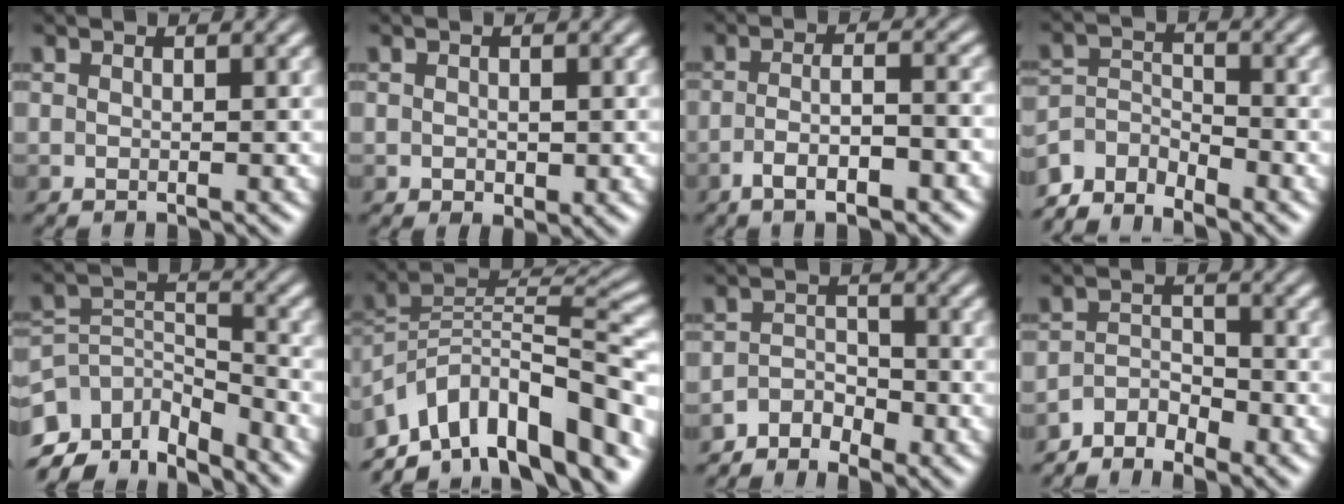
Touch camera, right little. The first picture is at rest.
{"total": 1.4, "force": [-0.2, 0.8, 1.1], "torque": [-0.013, -0.002, 0.000]}
{"total": 4.6, "force": [-2.3, 1.2, 3.8], "torque": [-0.068, 0.004, -0.042]}
{"total": 4.4, "force": [-3.9, 1.7, 1.2], "torque": [-0.018, 0.000, -0.083]}
{"total": 8.4, "force": [-5.8, 4.1, 4.6], "torque": [-0.080, -0.004, -0.114]}
{"total": 12.8, "force": [-8.0, 5.4, 8.4], "torque": [-0.145, 0.036, -0.144]}
{"total": 2.8, "force": [-2.1, 1.5, 0.9], "torque": [-0.015, 0.006, -0.045]}
{"total": 3.3, "force": [-2.7, 1.3, 1.3], "torque": [-0.021, 0.002, -0.059]}